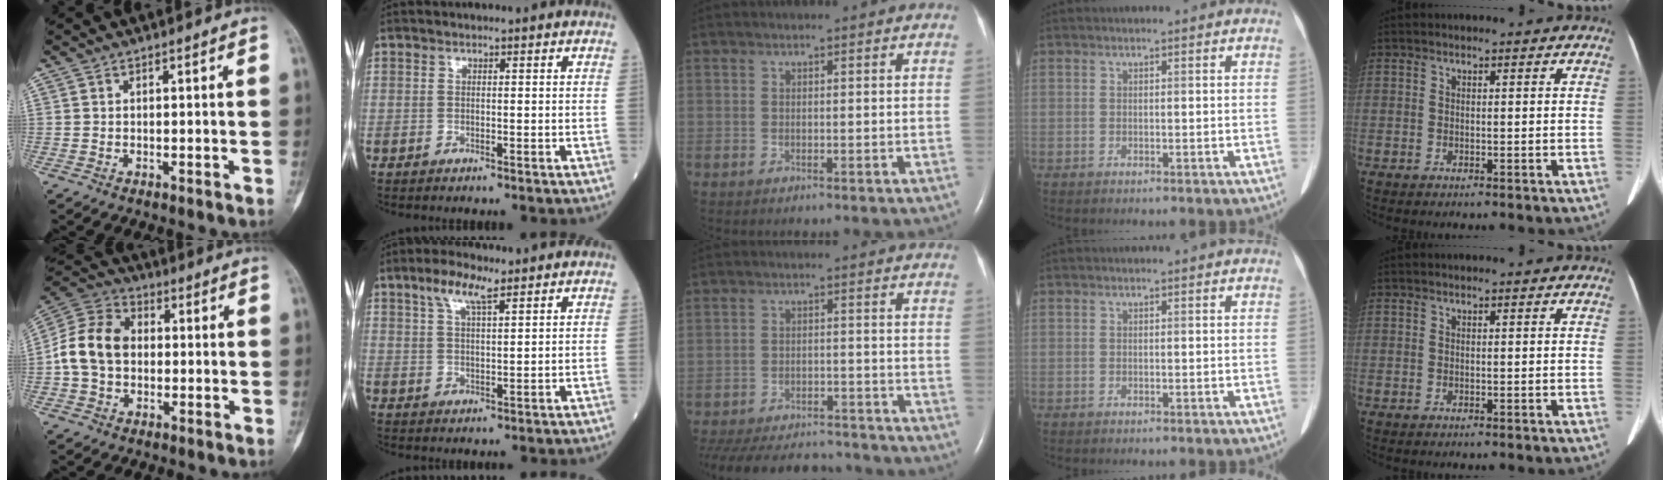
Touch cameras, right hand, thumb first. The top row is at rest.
{"thumb": {"total": 12.0, "force": [-0.2, 9.2, 7.7], "torque": [-0.135, 0.034, -0.013]}, "index": {"total": 5.3, "force": [3.5, 1.0, 3.9], "torque": [-0.082, 0.009, 0.067]}, "middle": {"total": 20.8, "force": [-18.3, 6.3, 7.7], "torque": [-0.202, -0.026, -0.255]}}